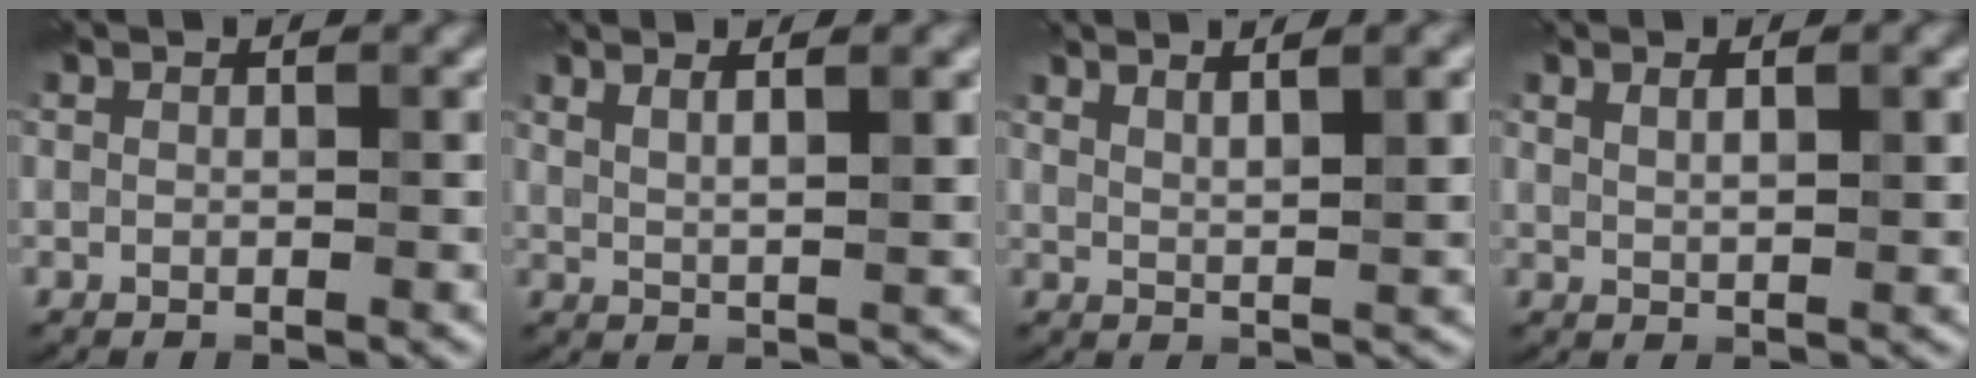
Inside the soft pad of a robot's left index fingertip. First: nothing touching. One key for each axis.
{"total": 3.9, "fx": 2.1, "fy": 1.0, "fz": 3.1, "tx": -0.036, "ty": 0.001, "tz": 0.034}
{"total": 4.6, "fx": 2.6, "fy": 1.0, "fz": 3.7, "tx": -0.039, "ty": 0.007, "tz": 0.040}
{"total": 2.5, "fx": 1.1, "fy": 0.7, "fz": 2.1, "tx": -0.033, "ty": 0.000, "tz": 0.020}